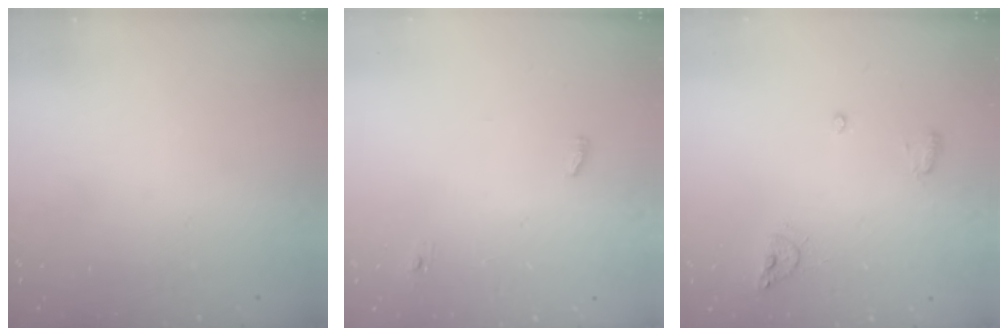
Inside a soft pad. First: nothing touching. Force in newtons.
{"total": 3.6, "press": 3.4, "slide": 1.0}
{"total": 6.8, "press": 6.7, "slide": 1.2}